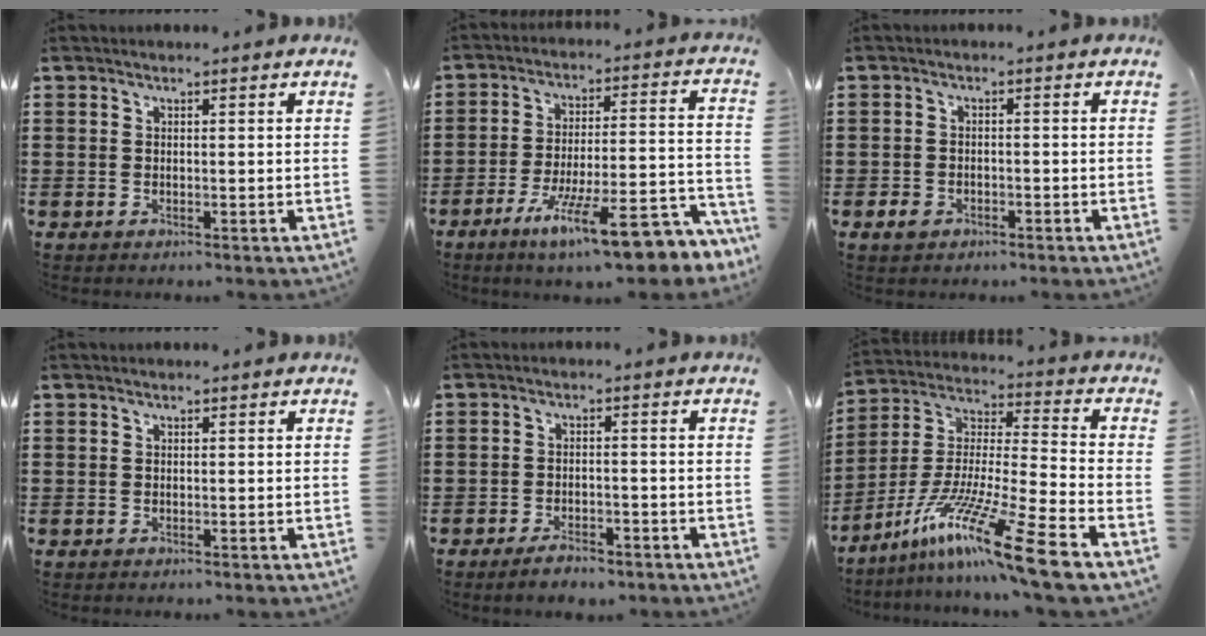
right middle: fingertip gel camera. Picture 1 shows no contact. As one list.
[{"total": 14.2, "force": [-9.8, 2.6, 10.0], "torque": [-0.160, 0.028, -0.169]}, {"total": 2.1, "force": [-1.3, 1.3, 1.0], "torque": [-0.029, 0.000, -0.030]}, {"total": 0.0}, {"total": 3.1, "force": [-2.7, 0.9, 1.3], "torque": [-0.022, 0.004, -0.051]}, {"total": 15.5, "force": [-11.5, -0.8, 10.4], "torque": [-0.207, 0.001, -0.223]}]